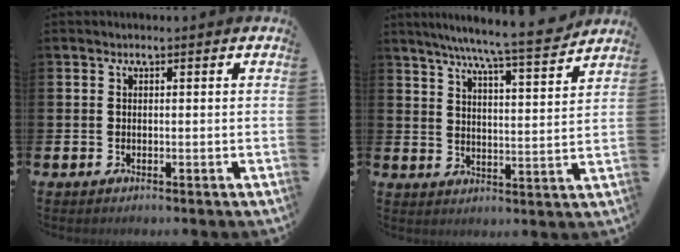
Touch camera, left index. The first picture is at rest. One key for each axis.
{"total": 7.9, "fx": 7.2, "fy": -0.1, "fz": 3.1, "tx": -0.080, "ty": -0.045, "tz": 0.126}